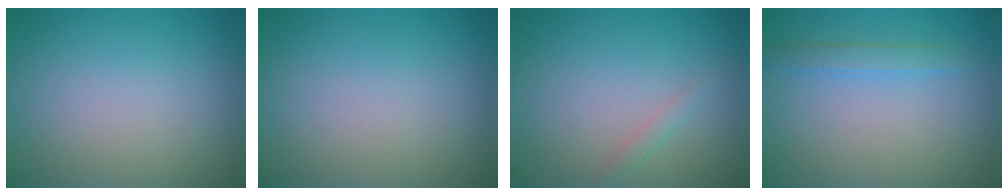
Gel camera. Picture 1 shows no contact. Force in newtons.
{"total": 0.0}
{"total": 0.9, "press": 0.9, "slide": 0.0}
{"total": 1.5, "press": 1.5, "slide": 0.1}